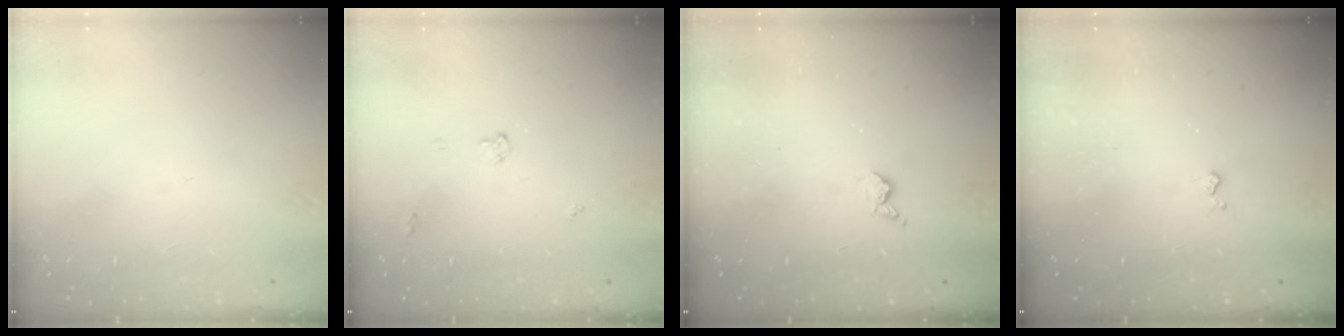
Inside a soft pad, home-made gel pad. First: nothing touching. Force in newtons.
{"total": 3.9, "press": 3.9, "slide": 0.6}
{"total": 3.6, "press": 3.6, "slide": 0.6}
{"total": 2.9, "press": 2.8, "slide": 0.5}